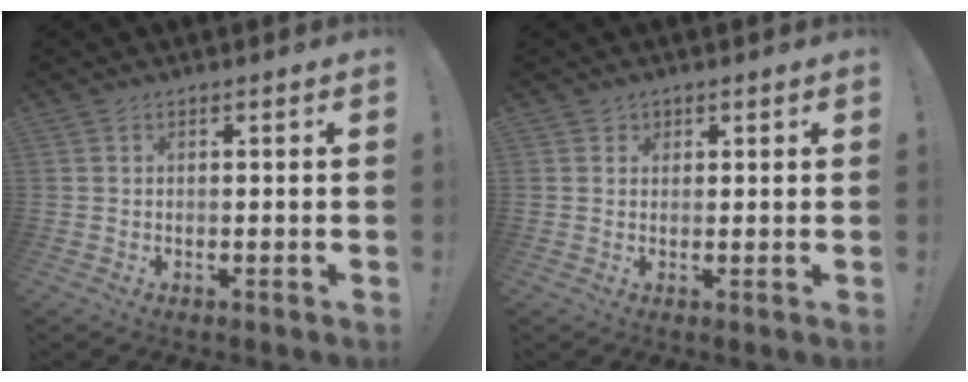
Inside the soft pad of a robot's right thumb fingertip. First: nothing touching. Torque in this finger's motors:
{"motor_torque": [-0.05, 0.21, 0.12, 0.30, -0.04]}